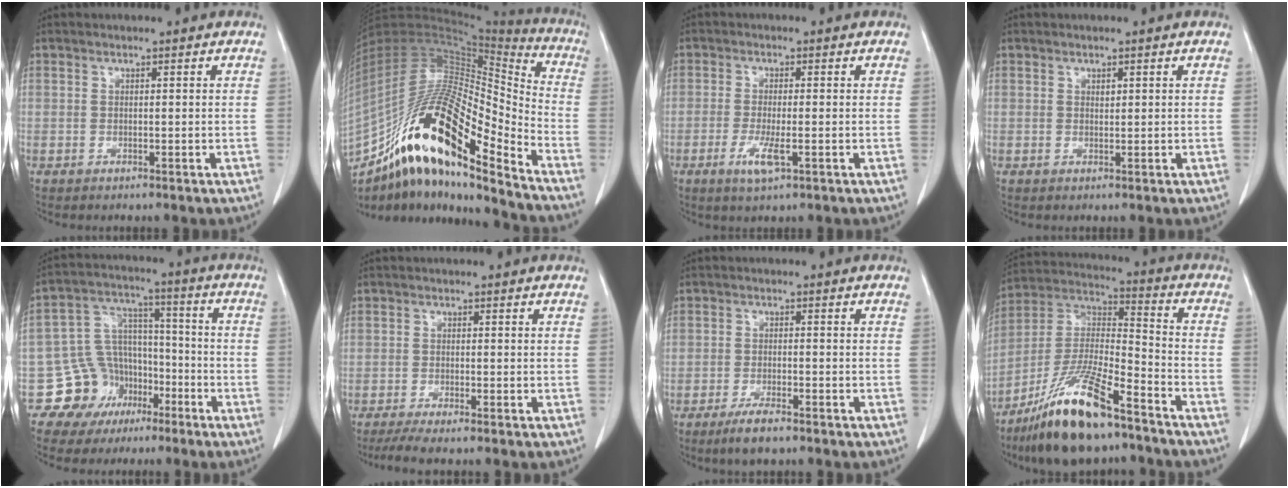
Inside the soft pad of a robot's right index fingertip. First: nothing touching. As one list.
[{"total": 26.4, "force": [-16.3, 5.1, 20.1], "torque": [-0.383, -0.013, -0.291]}, {"total": 4.1, "force": [-1.6, 0.7, 3.7], "torque": [-0.075, -0.006, -0.025]}, {"total": 0.5, "force": [0.3, 0.3, 0.3], "torque": [-0.006, -0.002, 0.006]}, {"total": 11.0, "force": [-5.9, 9.1, 1.6], "torque": [-0.026, 0.064, -0.087]}, {"total": 4.0, "force": [-3.2, -0.3, 2.4], "torque": [-0.041, -0.009, -0.055]}, {"total": 5.7, "force": [-4.2, 0.7, 3.8], "torque": [-0.076, -0.011, -0.071]}, {"total": 17.7, "force": [-12.5, 3.1, 12.2], "torque": [-0.260, -0.017, -0.226]}]